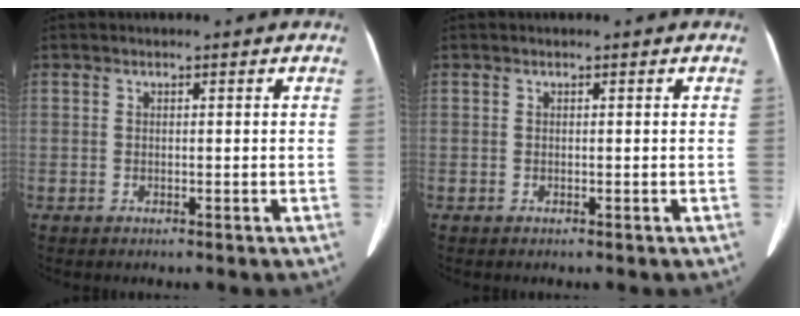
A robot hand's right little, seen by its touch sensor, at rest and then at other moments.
{"total": 0.0}